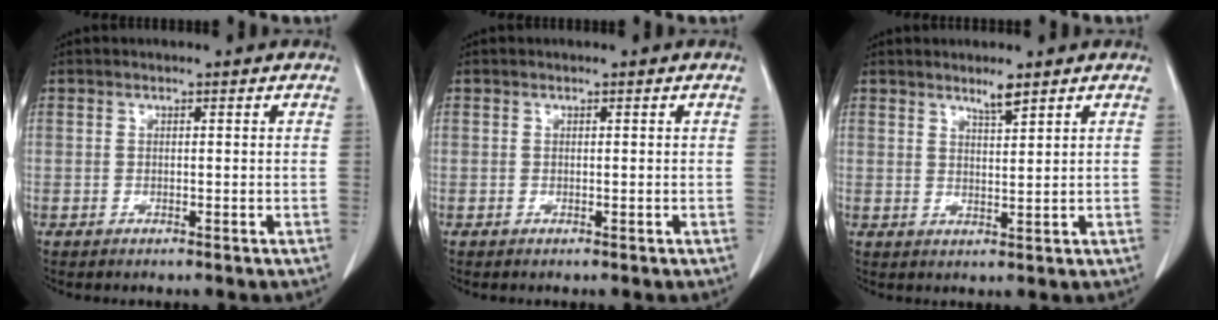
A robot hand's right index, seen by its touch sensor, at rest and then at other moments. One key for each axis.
{"total": 0.0}
{"total": 2.4, "fx": 2.0, "fy": 0.0, "fz": 1.4, "tx": -0.030, "ty": -0.004, "tz": 0.036}